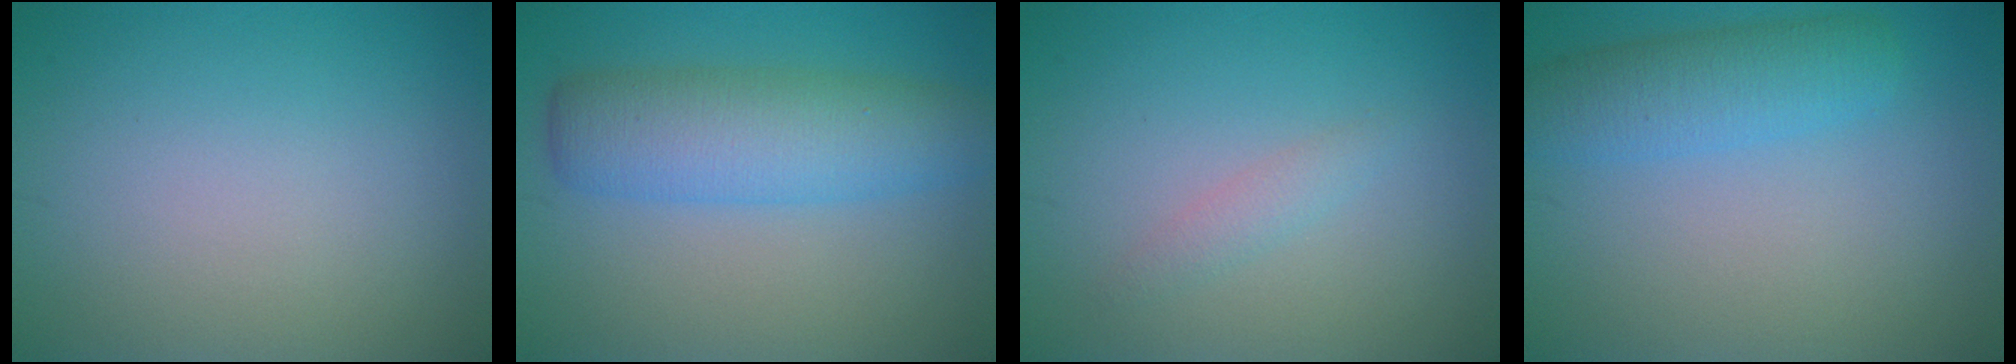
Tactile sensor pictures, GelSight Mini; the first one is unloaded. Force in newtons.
{"total": 6.2, "press": 6.2, "slide": 0.2}
{"total": 1.2, "press": 1.2, "slide": 0.0}
{"total": 4.0, "press": 4.0, "slide": 0.1}